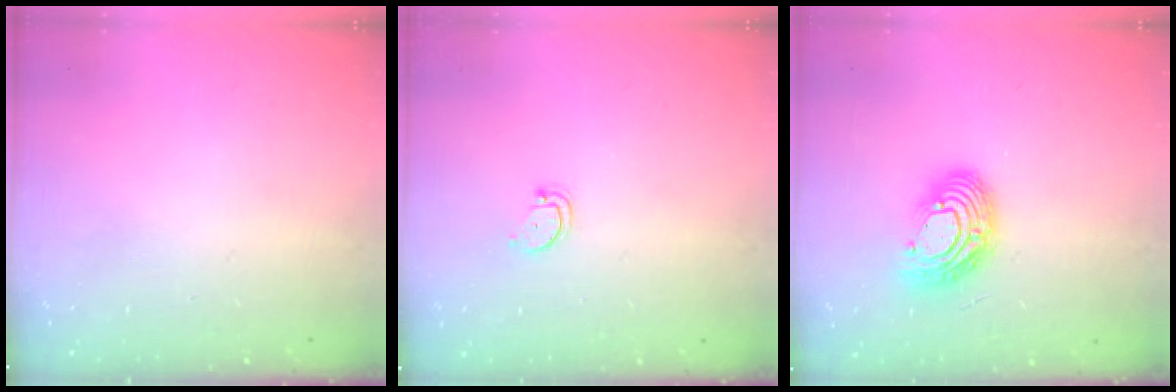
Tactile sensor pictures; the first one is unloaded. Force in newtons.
{"total": 2.3, "press": 2.3, "slide": 0.4}
{"total": 12.3, "press": 12.3, "slide": 1.0}